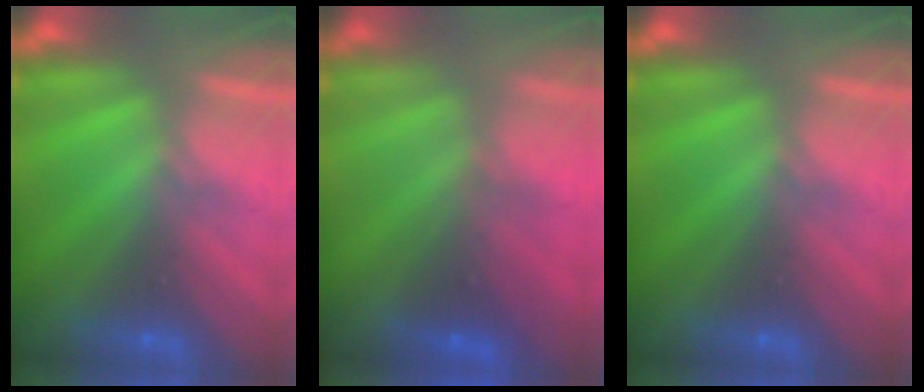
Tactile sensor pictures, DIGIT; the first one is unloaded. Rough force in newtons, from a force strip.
{"total": 1.9}
{"total": 0.0}